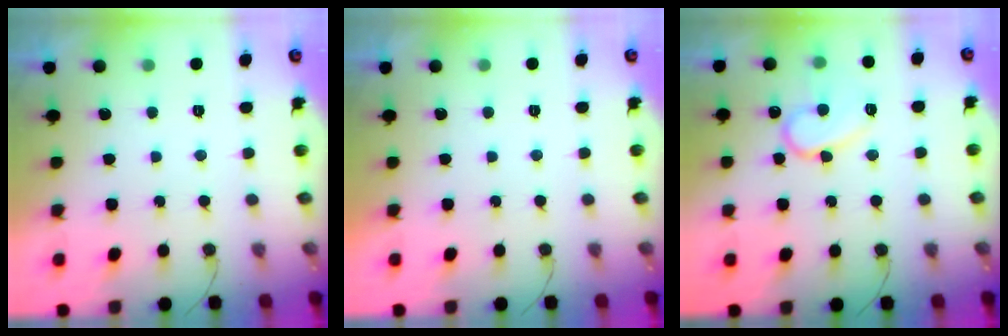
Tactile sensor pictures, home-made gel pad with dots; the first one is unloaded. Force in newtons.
{"total": 1.7, "press": 1.7, "slide": 0.1}
{"total": 12.0, "press": 12.0, "slide": 1.2}